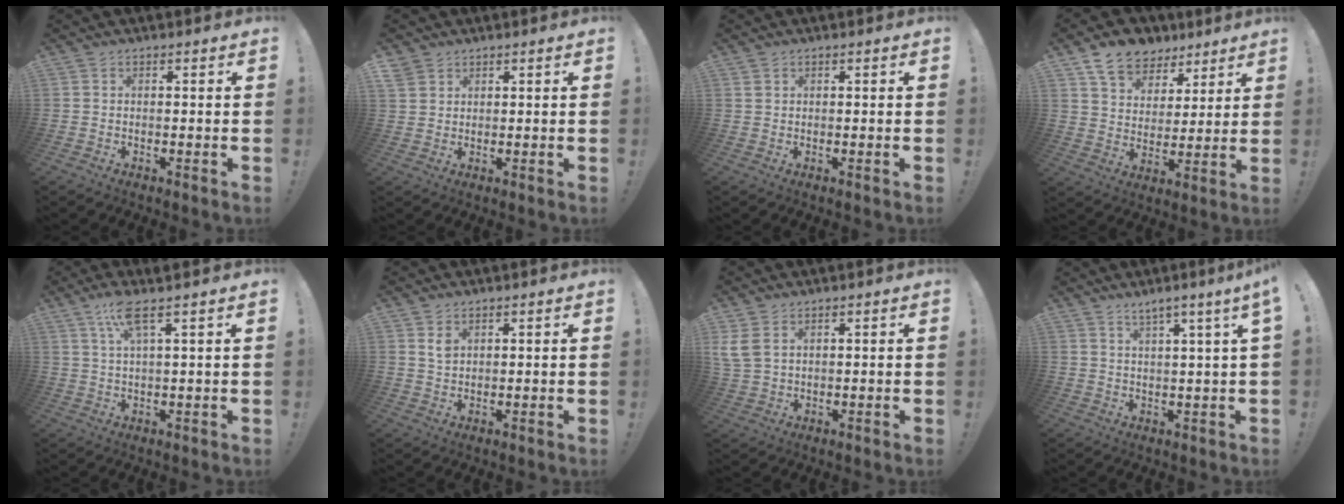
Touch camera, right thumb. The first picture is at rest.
{"total": 2.9, "force": [2.2, 1.8, 0.5], "torque": [-0.008, -0.012, 0.042]}
{"total": 0.8, "force": [0.5, 0.6, 0.2], "torque": [-0.004, 0.001, 0.010]}
{"total": 10.9, "force": [7.8, 7.0, 3.1], "torque": [-0.053, -0.052, 0.151]}
{"total": 6.9, "force": [3.4, 0.7, 5.9], "torque": [-0.116, -0.005, 0.059]}
{"total": 2.6, "force": [1.5, 1.4, 1.6], "torque": [-0.025, -0.007, 0.025]}
{"total": 5.2, "force": [2.6, 3.2, 3.3], "torque": [-0.076, -0.010, 0.050]}
{"total": 4.9, "force": [2.5, -0.8, 4.1], "torque": [-0.063, -0.017, 0.037]}